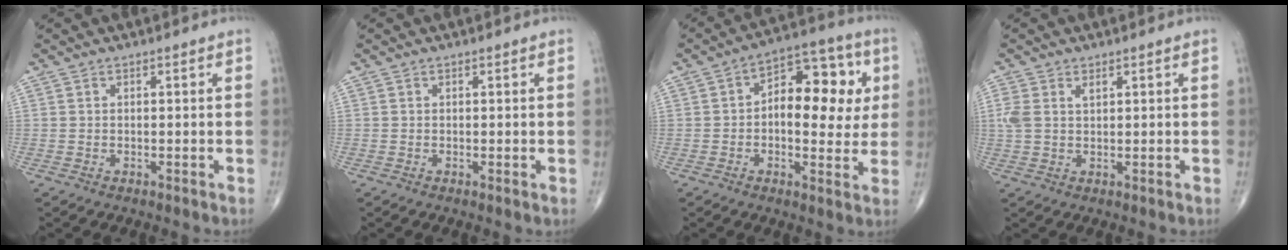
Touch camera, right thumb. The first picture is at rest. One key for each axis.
{"total": 0.0}
{"total": 14.9, "fx": 1.8, "fy": 8.3, "fz": 12.3, "tx": -0.133, "ty": 0.025, "tz": 0.019}
{"total": 4.1, "fx": 1.4, "fy": 2.3, "fz": 3.0, "tx": -0.075, "ty": 0.012, "tz": 0.034}